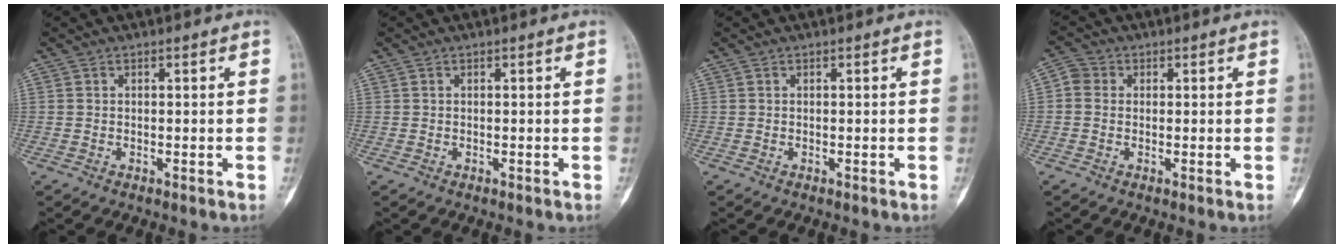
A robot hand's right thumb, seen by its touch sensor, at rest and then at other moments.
{"total": 0.0}
{"total": 0.0}
{"total": 2.9, "force": [0.1, 2.6, 1.3], "torque": [-0.018, 0.006, -0.007]}